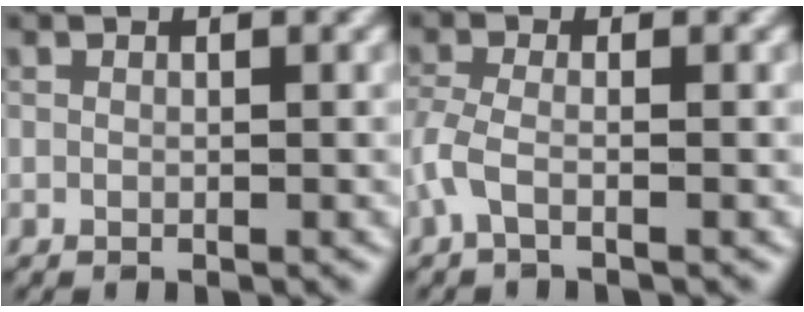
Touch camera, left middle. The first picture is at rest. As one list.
[{"total": 2.3, "force": [-1.1, 0.7, 1.9], "torque": [-0.049, -0.004, -0.034]}]